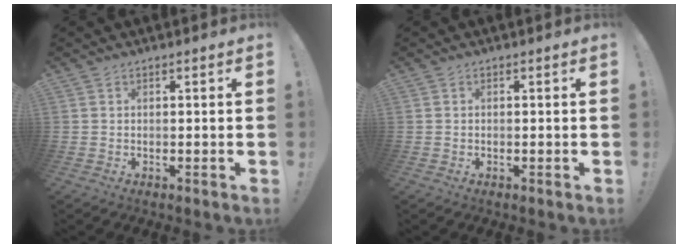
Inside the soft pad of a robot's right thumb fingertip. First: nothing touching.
{"total": 0.0}